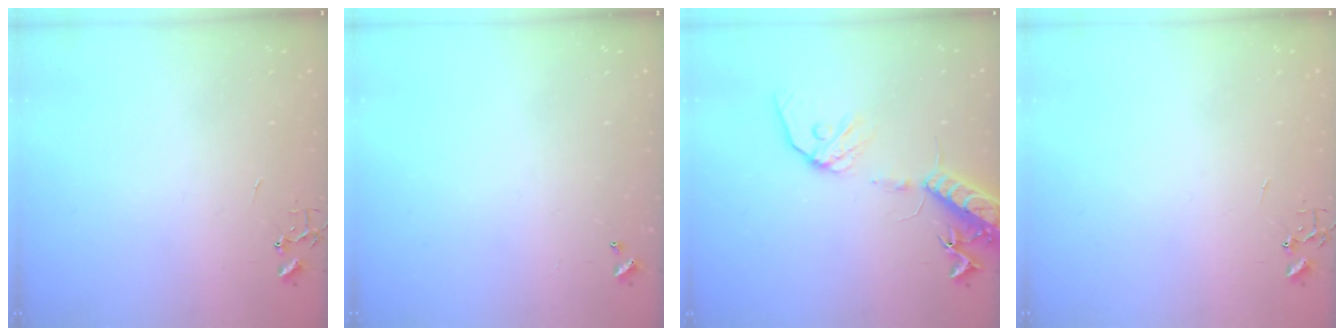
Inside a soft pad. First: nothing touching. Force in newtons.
{"total": 0.0}
{"total": 16.6, "press": 16.2, "slide": 3.5}
{"total": 0.0}